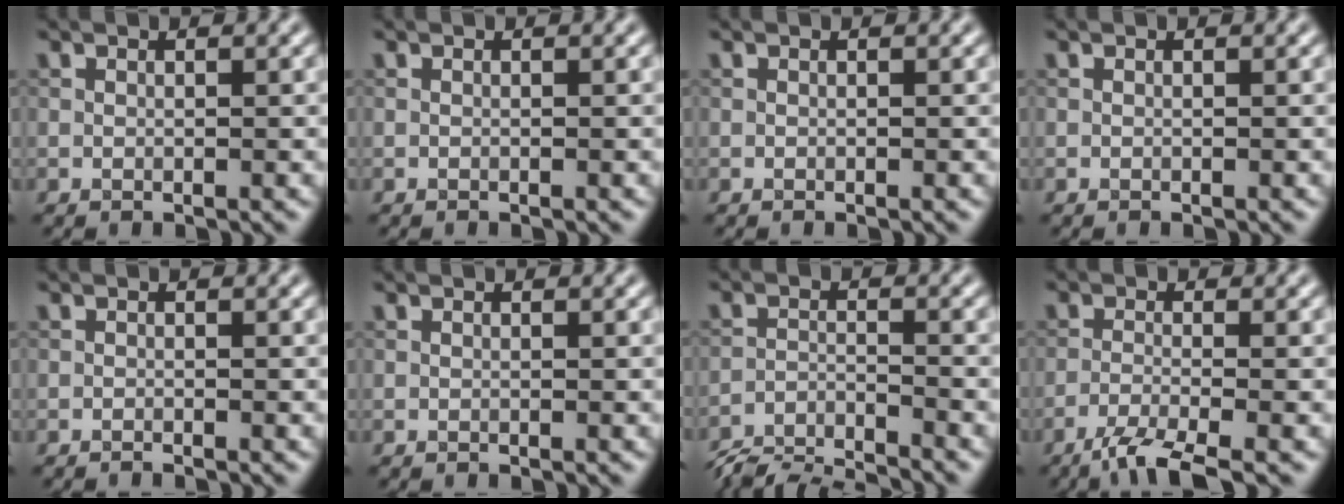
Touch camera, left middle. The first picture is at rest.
{"total": 0.0}
{"total": 0.0}
{"total": 0.0}
{"total": 0.7, "force": [-0.7, 0.0, 0.0], "torque": [0.005, 0.001, -0.012]}
{"total": 0.0}
{"total": 6.9, "force": [-6.6, 0.9, 1.7], "torque": [-0.035, -0.010, -0.120]}
{"total": 3.7, "force": [-2.9, 0.5, 2.3], "torque": [-0.048, -0.003, -0.061]}